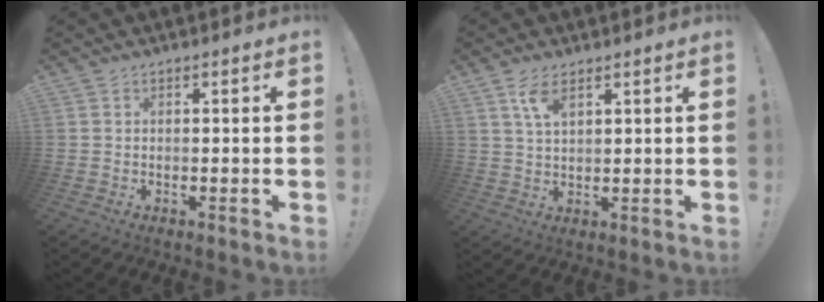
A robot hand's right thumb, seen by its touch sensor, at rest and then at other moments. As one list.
[{"total": 5.4, "force": [3.1, 2.1, 3.8], "torque": [-0.066, -0.012, 0.055]}]